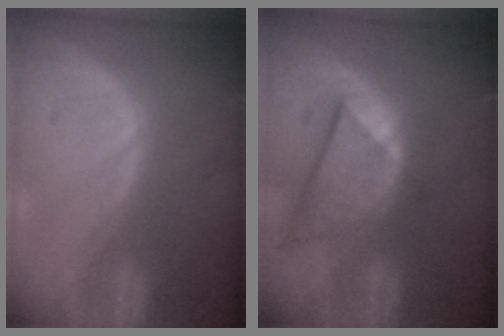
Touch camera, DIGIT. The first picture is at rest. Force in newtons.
{"total": 9.1, "press": 7.9, "slide": 4.5}